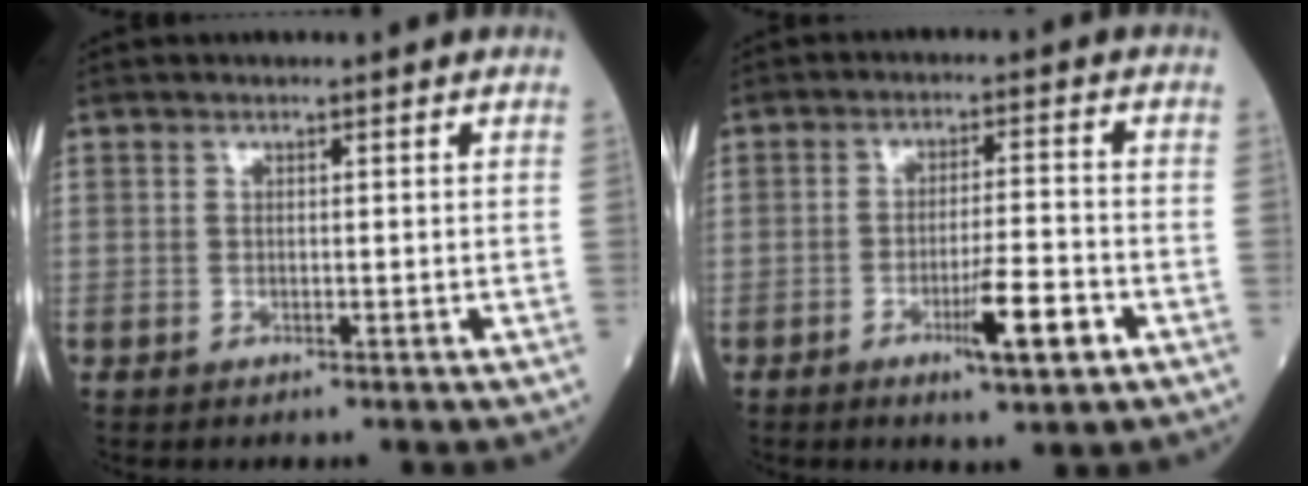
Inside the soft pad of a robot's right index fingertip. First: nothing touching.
{"total": 7.5, "force": [-3.4, 0.7, 6.7], "torque": [-0.109, -0.007, -0.053]}